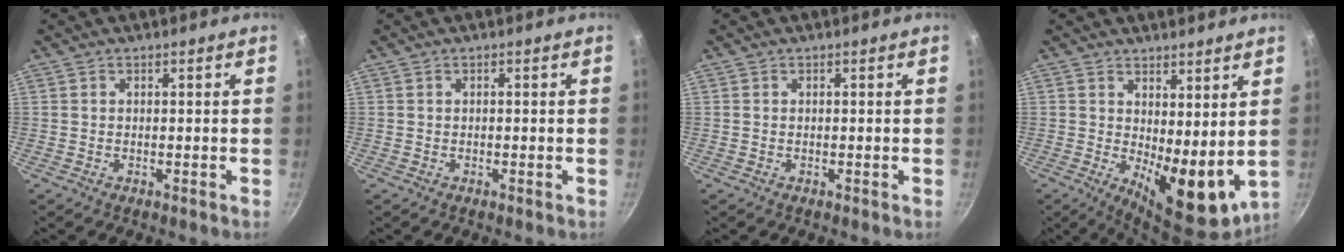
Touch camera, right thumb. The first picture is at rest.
{"total": 0.0}
{"total": 0.0}
{"total": 11.3, "force": [2.0, 4.9, 10.0], "torque": [-0.120, -0.033, 0.040]}